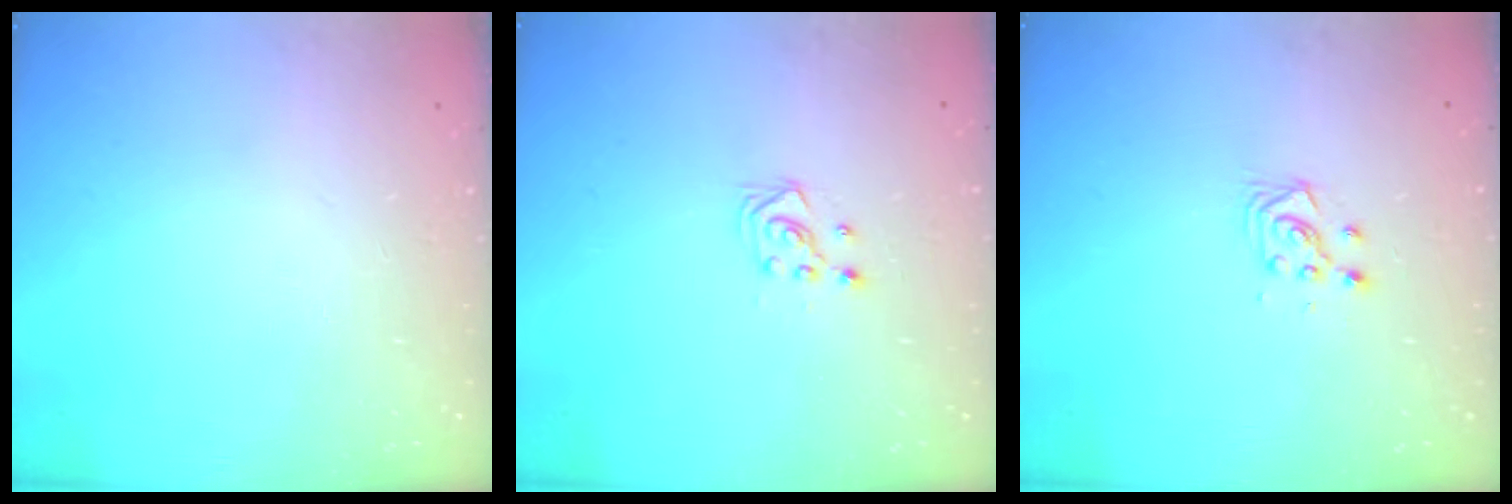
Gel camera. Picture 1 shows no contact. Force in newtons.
{"total": 2.9, "press": 2.9, "slide": 0.3}
{"total": 3.4, "press": 3.3, "slide": 1.0}